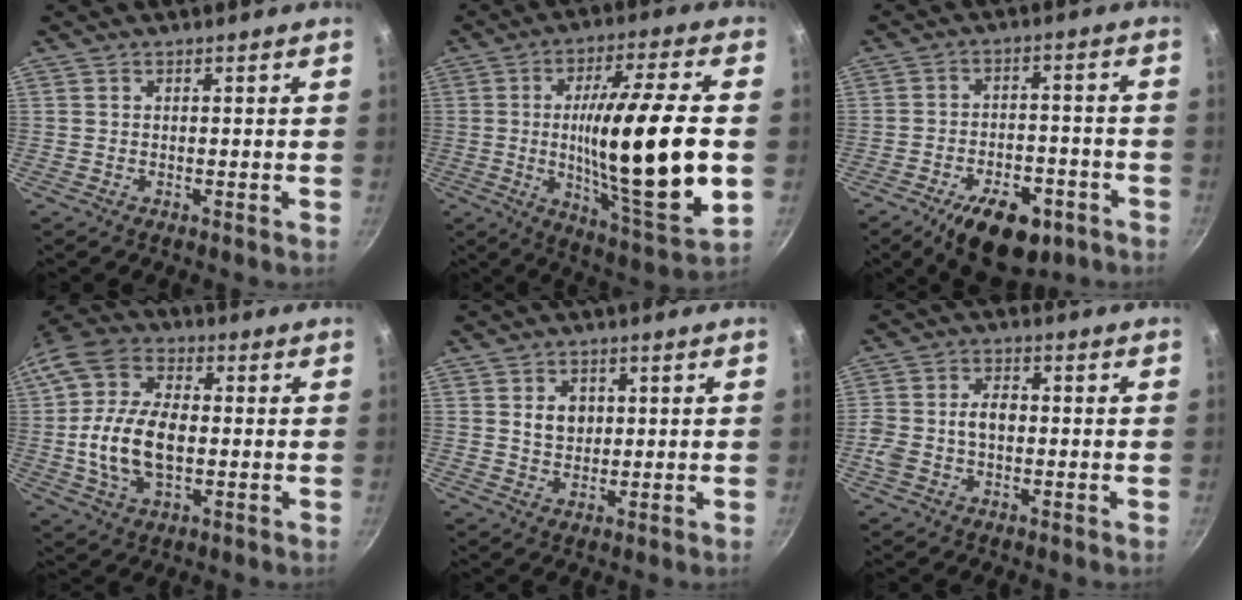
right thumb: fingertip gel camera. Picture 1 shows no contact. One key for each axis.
{"total": 24.3, "fx": -1.3, "fy": 4.9, "fz": 23.8, "tx": -0.386, "ty": -0.005, "tz": -0.015}
{"total": 14.0, "fx": -7.6, "fy": 7.4, "fz": 9.0, "tx": -0.104, "ty": 0.039, "tz": -0.102}
{"total": 15.5, "fx": -0.6, "fy": 9.6, "fz": 12.2, "tx": -0.226, "ty": 0.019, "tz": -0.018}
{"total": 4.8, "fx": 1.0, "fy": 3.8, "fz": 2.7, "tx": -0.026, "ty": -0.004, "tz": 0.019}
{"total": 7.2, "fx": -0.8, "fy": 5.0, "fz": 5.2, "tx": -0.085, "ty": 0.024, "tz": -0.022}